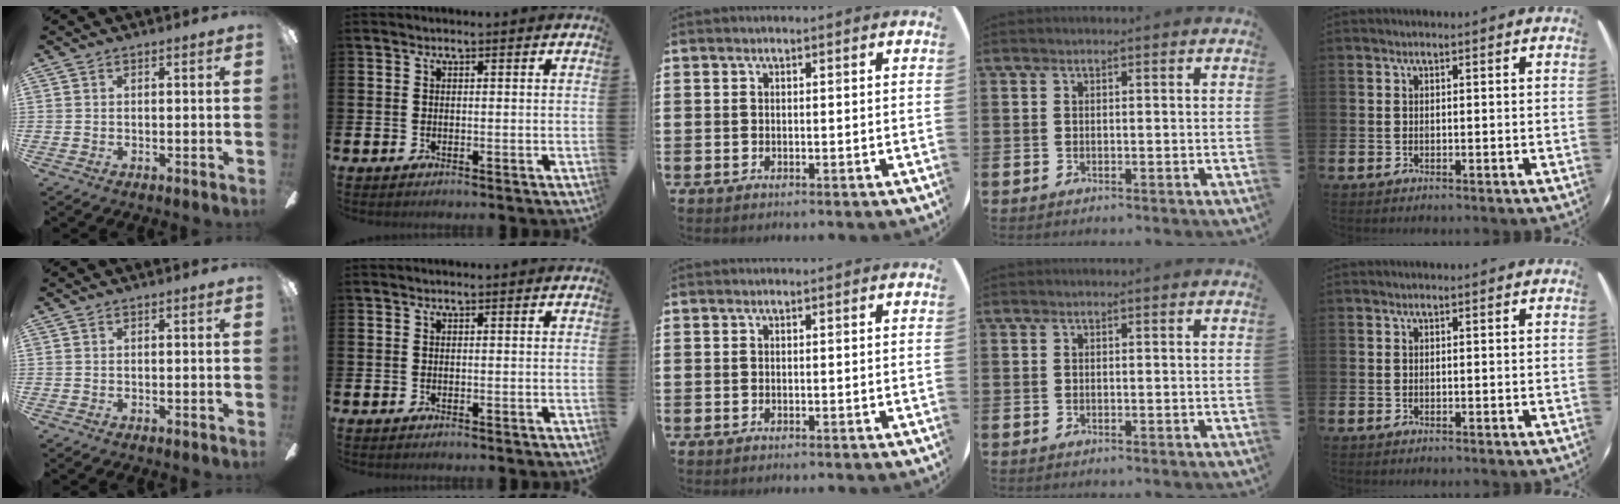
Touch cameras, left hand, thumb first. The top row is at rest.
{}